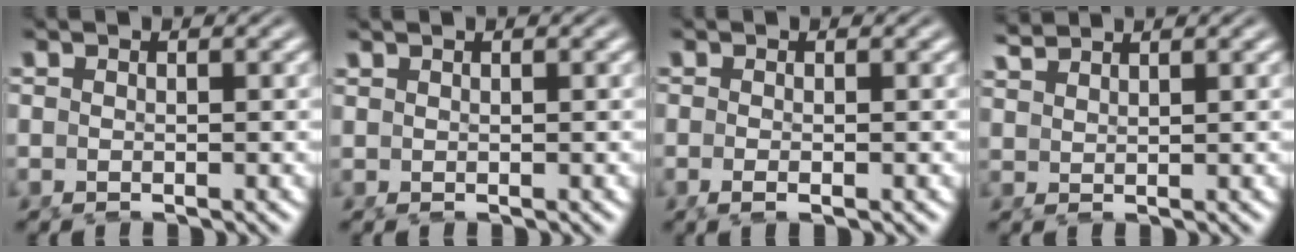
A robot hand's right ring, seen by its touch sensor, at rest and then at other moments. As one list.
[{"total": 0.7, "force": [0.4, -0.5, -0.1], "torque": [0.008, 0.000, 0.013]}, {"total": 1.0, "force": [-0.8, -0.2, 0.7], "torque": [-0.013, -0.008, -0.010]}, {"total": 2.0, "force": [1.9, -0.6, -0.1], "torque": [0.007, -0.001, 0.047]}]